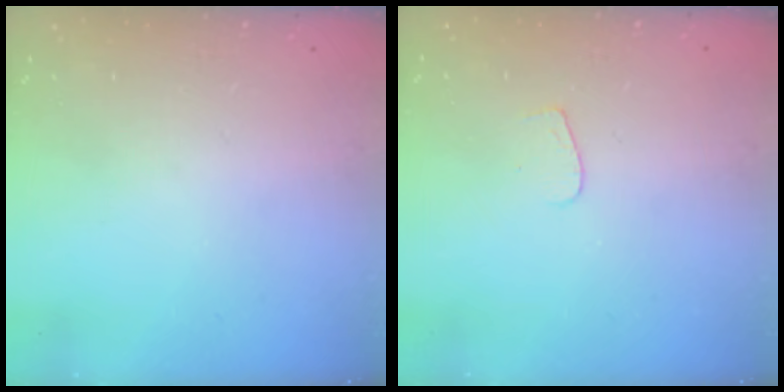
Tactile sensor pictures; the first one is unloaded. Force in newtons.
{"total": 3.5, "press": 3.5, "slide": 0.3}